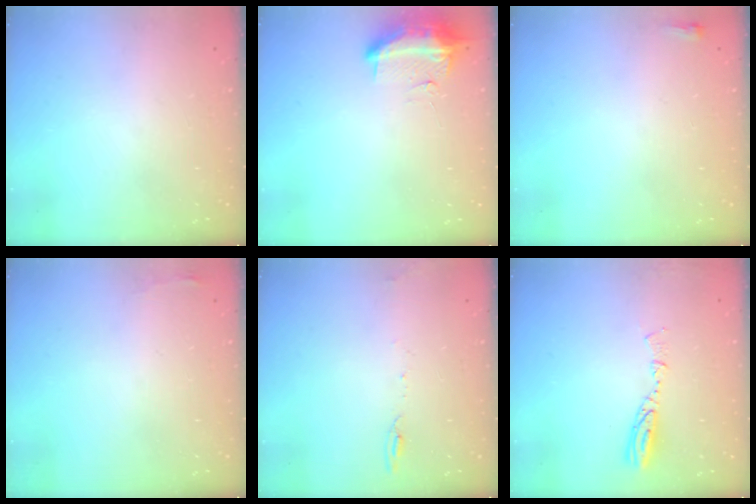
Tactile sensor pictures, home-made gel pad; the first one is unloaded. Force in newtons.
{"total": 18.7, "press": 12.4, "slide": 14.0}
{"total": 2.1, "press": 2.0, "slide": 0.5}
{"total": 3.3, "press": 3.2, "slide": 0.5}
{"total": 5.6, "press": 5.5, "slide": 0.7}
{"total": 6.6, "press": 6.6, "slide": 0.6}